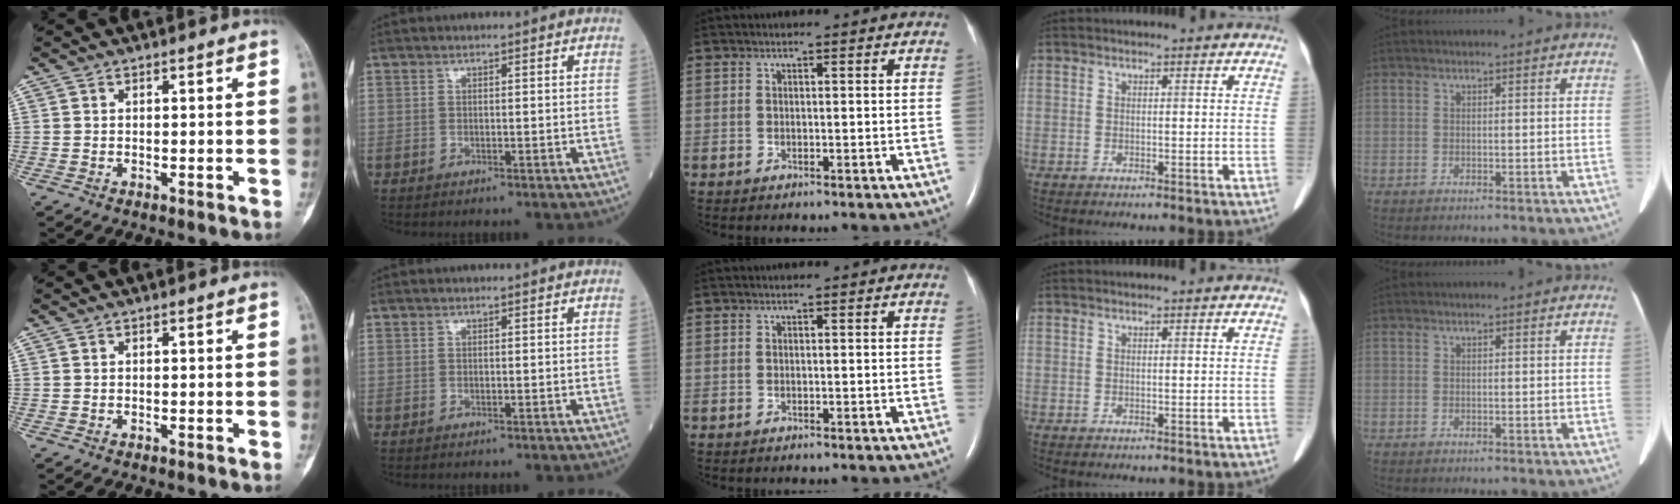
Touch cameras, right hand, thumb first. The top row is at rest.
{}